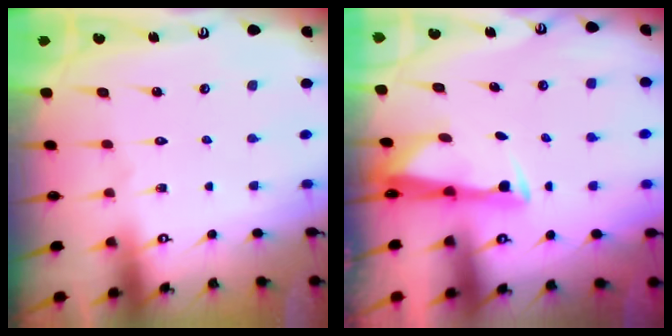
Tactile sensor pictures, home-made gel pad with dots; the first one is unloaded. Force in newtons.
{"total": 2.9, "press": 2.8, "slide": 0.9}